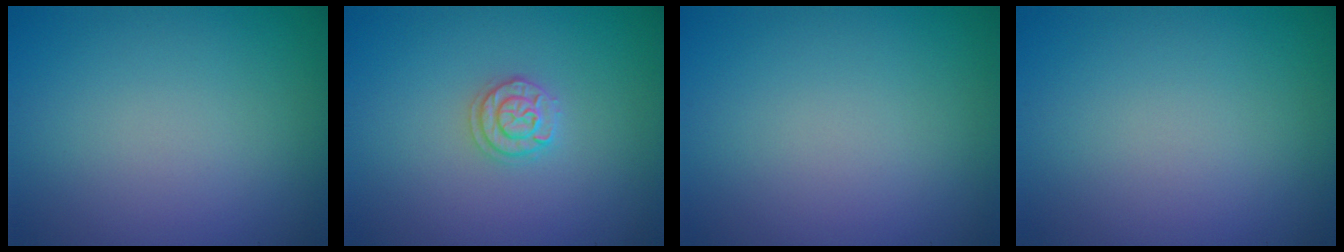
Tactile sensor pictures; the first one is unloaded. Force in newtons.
{"total": 1.7, "press": 1.7, "slide": 0.2}
{"total": 0.0}
{"total": 0.0}